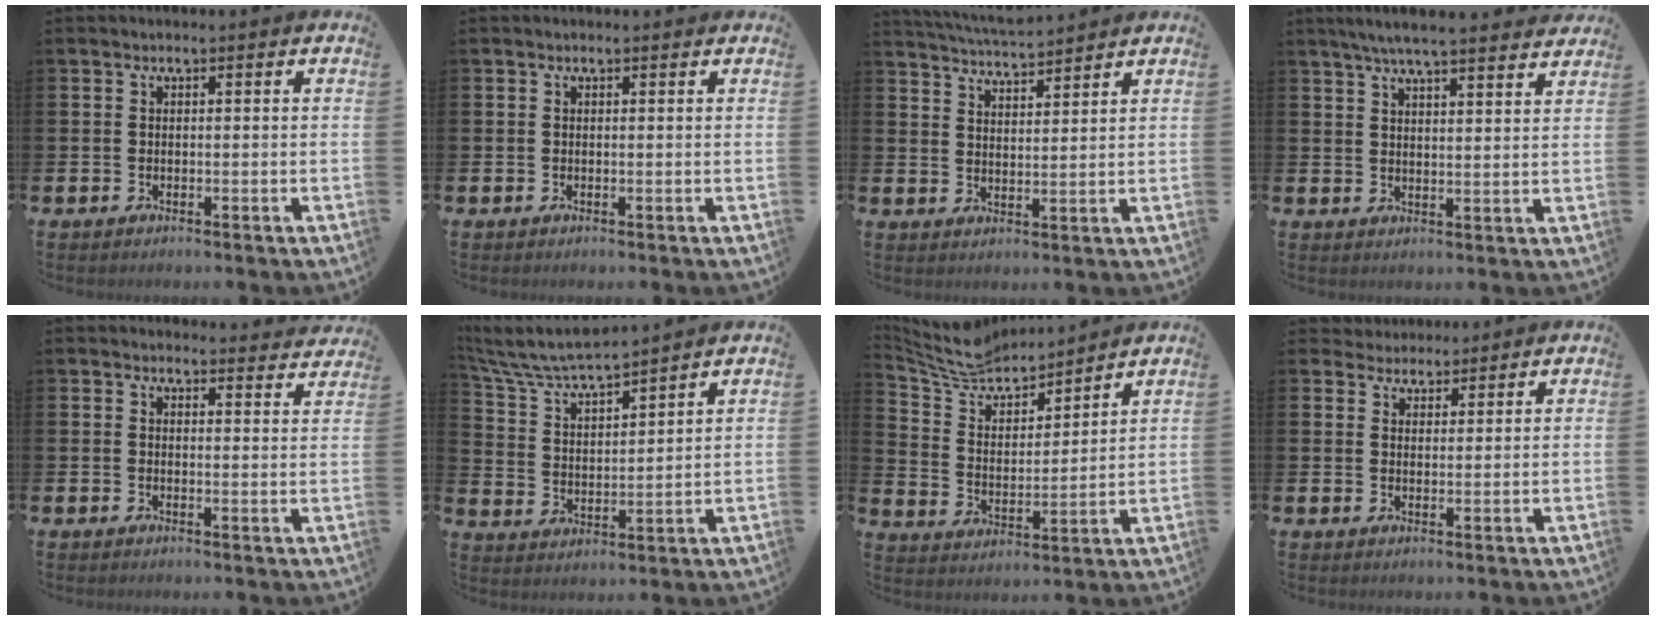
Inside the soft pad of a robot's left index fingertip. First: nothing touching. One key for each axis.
{"total": 0.0}
{"total": 5.1, "fx": 5.1, "fy": 0.0, "fz": 0.4, "tx": -0.020, "ty": -0.030, "tz": 0.091}
{"total": 5.8, "fx": 5.5, "fy": 0.0, "fz": 1.8, "tx": -0.048, "ty": -0.022, "tz": 0.098}
{"total": 2.6, "fx": 2.6, "fy": 0.5, "fz": -0.1, "tx": 0.005, "ty": -0.016, "tz": 0.044}
{"total": 6.8, "fx": 6.5, "fy": 0.5, "fz": 2.0, "tx": -0.071, "ty": -0.045, "tz": 0.112}
{"total": 7.8, "fx": 7.2, "fy": 2.3, "fz": 1.7, "tx": -0.073, "ty": -0.047, "tz": 0.130}
{"total": 3.5, "fx": 3.3, "fy": 1.2, "fz": -0.2, "tx": -0.007, "ty": -0.011, "tz": 0.060}